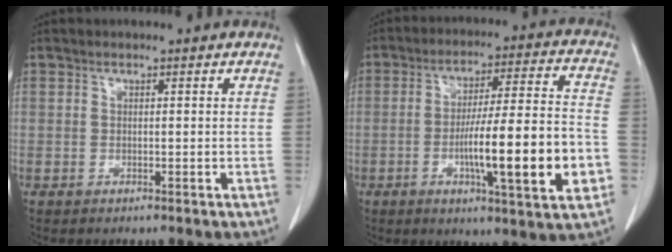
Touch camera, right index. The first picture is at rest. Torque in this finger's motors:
{"motor_torque": [1.96, -0.18, 0.74, 0.13]}